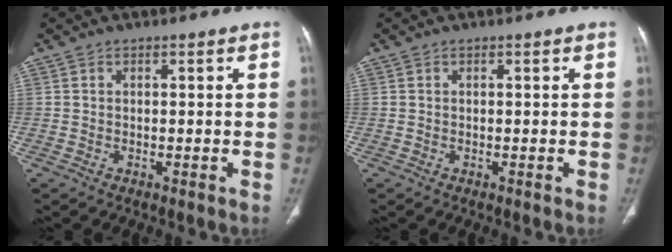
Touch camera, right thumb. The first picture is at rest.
{"total": 0.0}